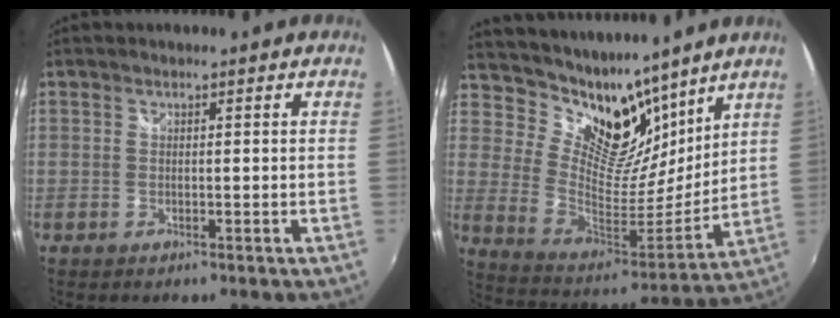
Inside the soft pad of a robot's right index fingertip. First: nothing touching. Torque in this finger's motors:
{"motor_torque": [-0.13, 0.48, 0.08, 0.01]}